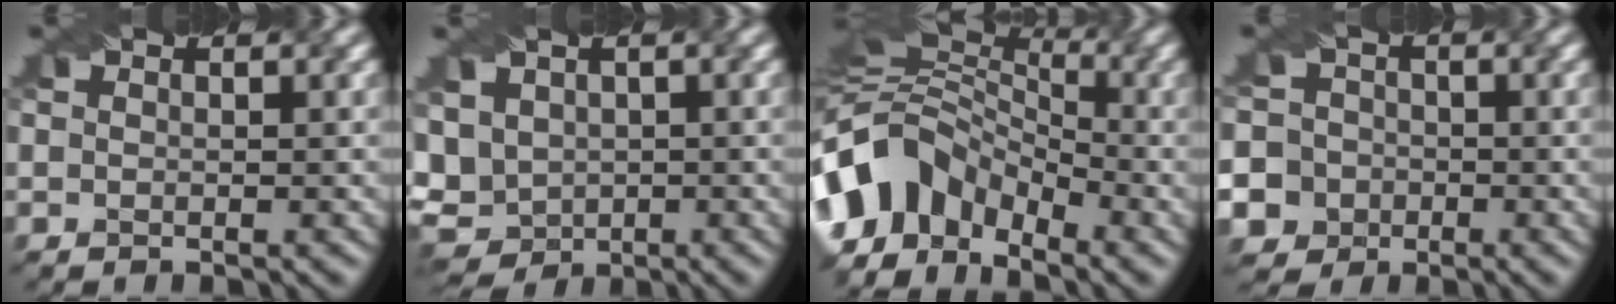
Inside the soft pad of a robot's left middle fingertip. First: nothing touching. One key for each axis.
{"total": 6.3, "fx": 0.3, "fy": 5.2, "fz": 3.6, "tx": -0.081, "ty": 0.015, "tz": 0.000}
{"total": 8.6, "fx": -5.1, "fy": 5.3, "fz": 4.4, "tx": -0.077, "ty": 0.012, "tz": -0.105}
{"total": 9.7, "fx": -3.4, "fy": 8.9, "fz": 2.1, "tx": -0.059, "ty": 0.014, "tz": -0.078}